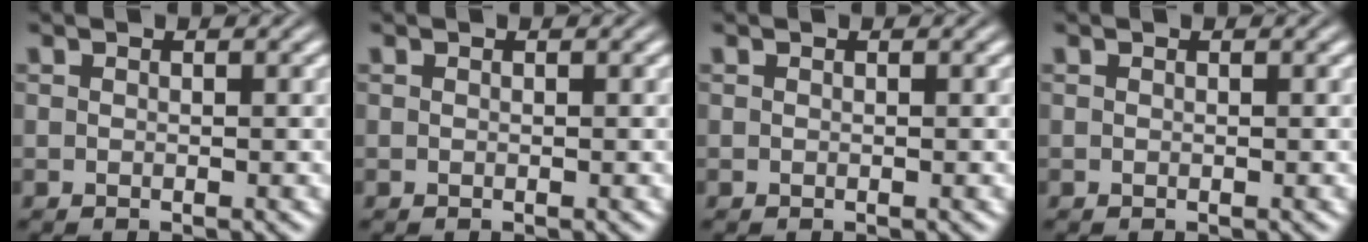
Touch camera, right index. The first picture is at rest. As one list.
[{"total": 0.0}, {"total": 0.0}, {"total": 0.0}]